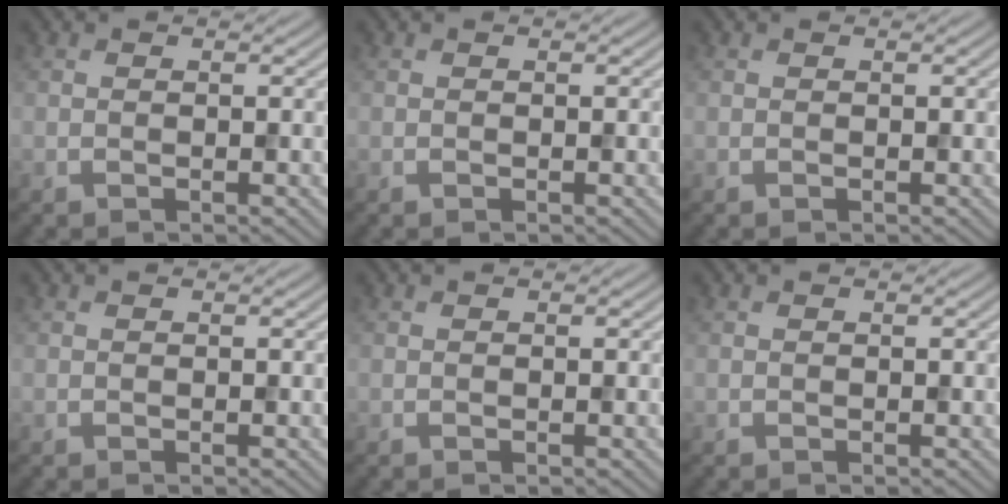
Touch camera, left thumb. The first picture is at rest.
{"total": 0.0}
{"total": 0.0}
{"total": 0.0}
{"total": 0.0}
{"total": 0.0}